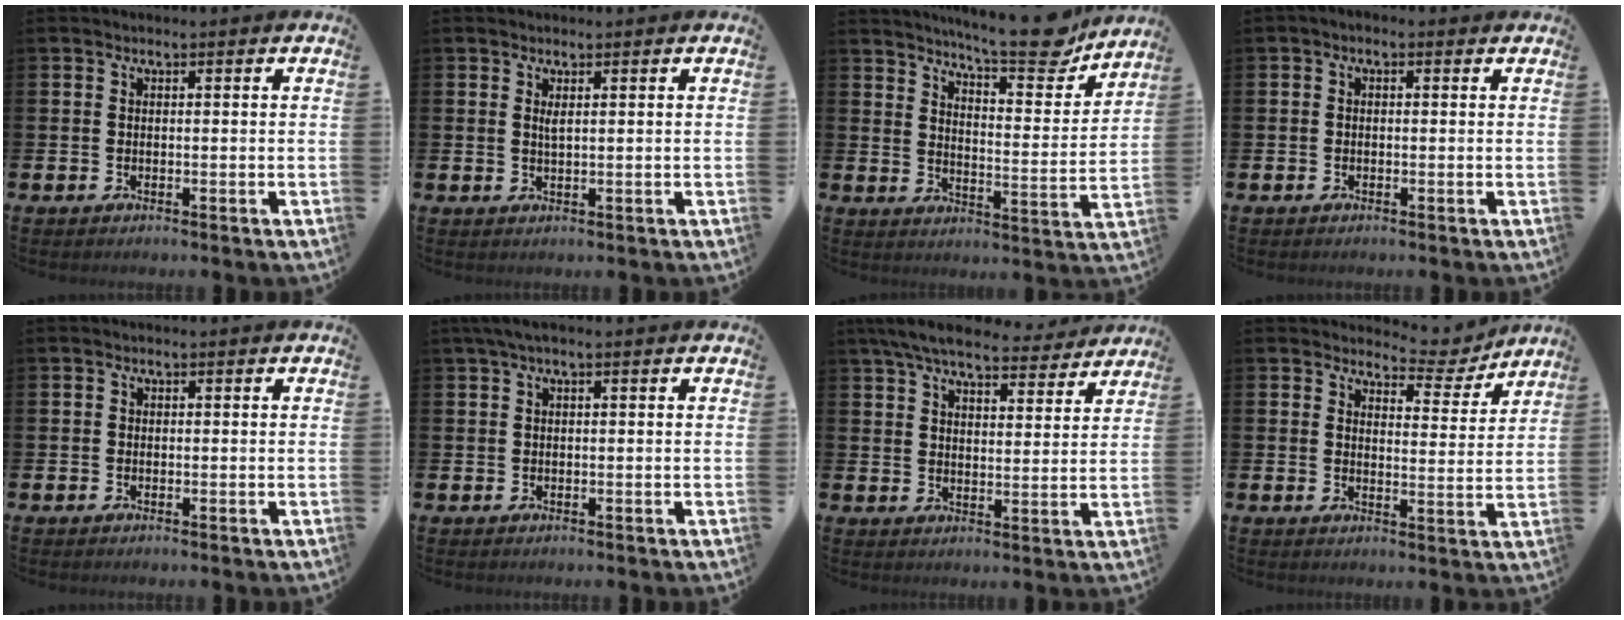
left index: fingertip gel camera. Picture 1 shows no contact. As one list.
[{"total": 1.1, "force": [0.7, 0.1, 0.8], "torque": [-0.006, -0.003, 0.010]}, {"total": 10.4, "force": [9.5, 1.2, 3.9], "torque": [-0.078, -0.060, 0.167]}, {"total": 0.8, "force": [-0.4, 0.5, 0.5], "torque": [-0.008, 0.005, -0.010]}, {"total": 0.5, "force": [-0.1, 0.5, 0.2], "torque": [-0.012, 0.009, -0.003]}, {"total": 1.5, "force": [0.5, 0.2, 1.3], "torque": [-0.033, 0.006, 0.010]}, {"total": 7.5, "force": [6.8, 1.7, 2.6], "torque": [-0.065, -0.034, 0.120]}, {"total": 5.0, "force": [4.6, 1.7, 0.8], "torque": [-0.016, -0.036, 0.076]}]